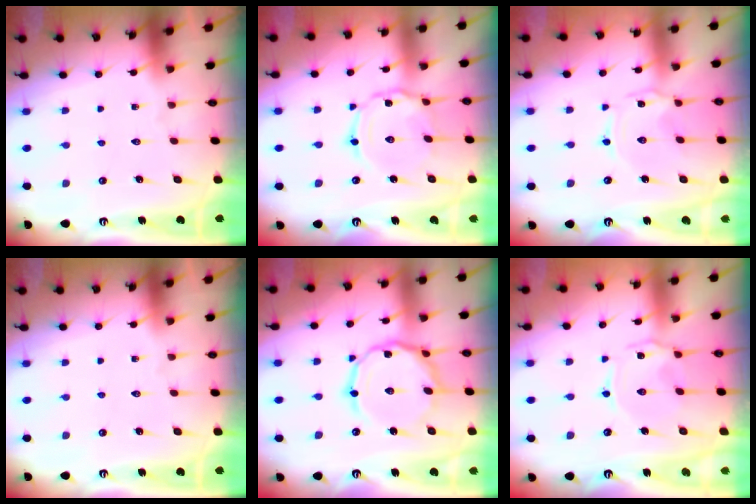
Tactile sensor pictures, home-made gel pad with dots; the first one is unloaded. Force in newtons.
{"total": 6.1, "press": 6.1, "slide": 0.3}
{"total": 0.5, "press": 0.5, "slide": 0.1}
{"total": 0.0}
{"total": 12.0, "press": 12.0, "slide": 0.7}
{"total": 1.4, "press": 1.3, "slide": 0.5}